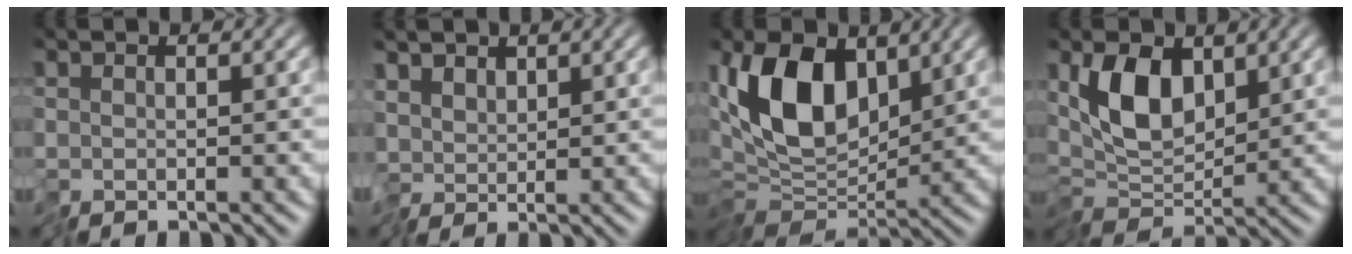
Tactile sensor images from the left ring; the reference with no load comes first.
{"total": 2.1, "force": [0.7, 1.8, 1.0], "torque": [-0.021, 0.001, 0.005]}
{"total": 9.1, "force": [2.2, 5.1, 7.2], "torque": [-0.150, 0.001, 0.025]}
{"total": 5.6, "force": [1.5, 2.8, 4.6], "torque": [-0.087, -0.007, 0.021]}